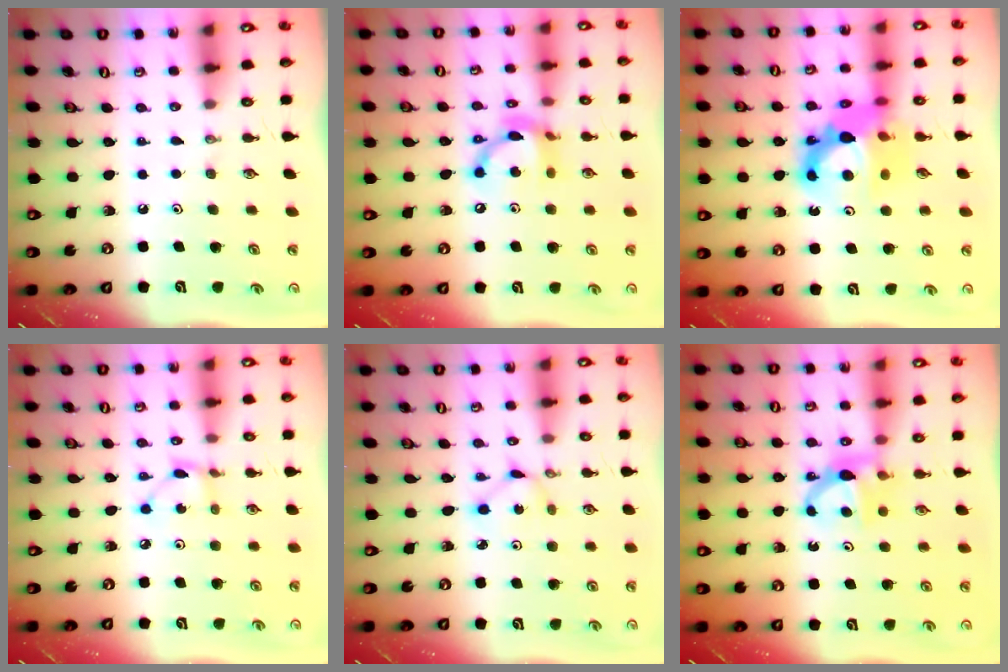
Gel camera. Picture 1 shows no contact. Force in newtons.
{"total": 12.3, "press": 12.2, "slide": 0.7}
{"total": 12.8, "press": 12.6, "slide": 2.1}
{"total": 2.6, "press": 2.6, "slide": 0.2}
{"total": 1.9, "press": 1.9, "slide": 0.2}
{"total": 7.2, "press": 7.2, "slide": 0.2}